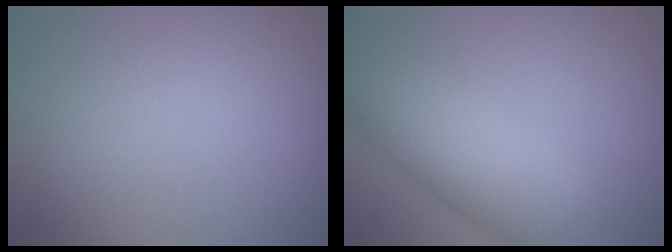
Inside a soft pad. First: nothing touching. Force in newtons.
{"total": 8.9, "press": 8.9, "slide": 0.4}